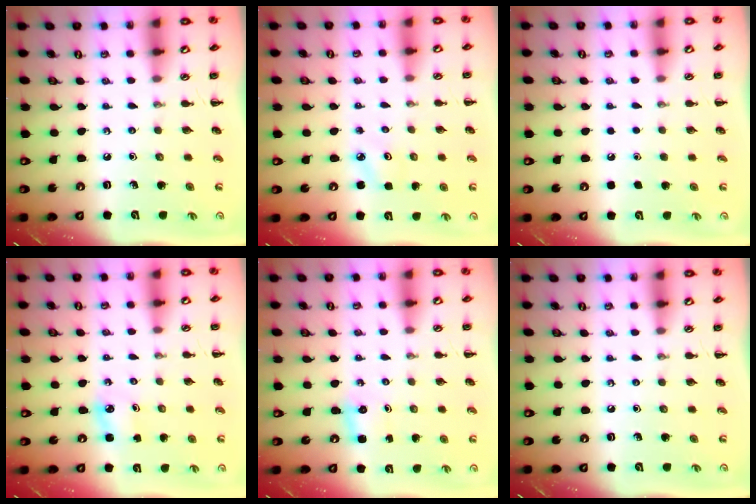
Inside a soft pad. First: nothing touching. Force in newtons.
{"total": 3.2, "press": 3.0, "slide": 1.0}
{"total": 1.7, "press": 1.7, "slide": 0.1}
{"total": 2.6, "press": 2.6, "slide": 0.4}
{"total": 2.1, "press": 2.0, "slide": 0.6}
{"total": 0.0}